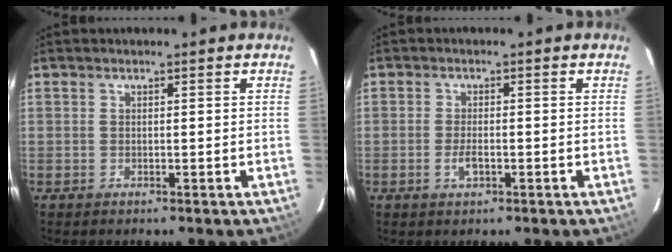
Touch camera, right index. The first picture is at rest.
{"total": 2.5, "force": [-0.9, 1.1, 2.0], "torque": [-0.041, 0.000, -0.015]}